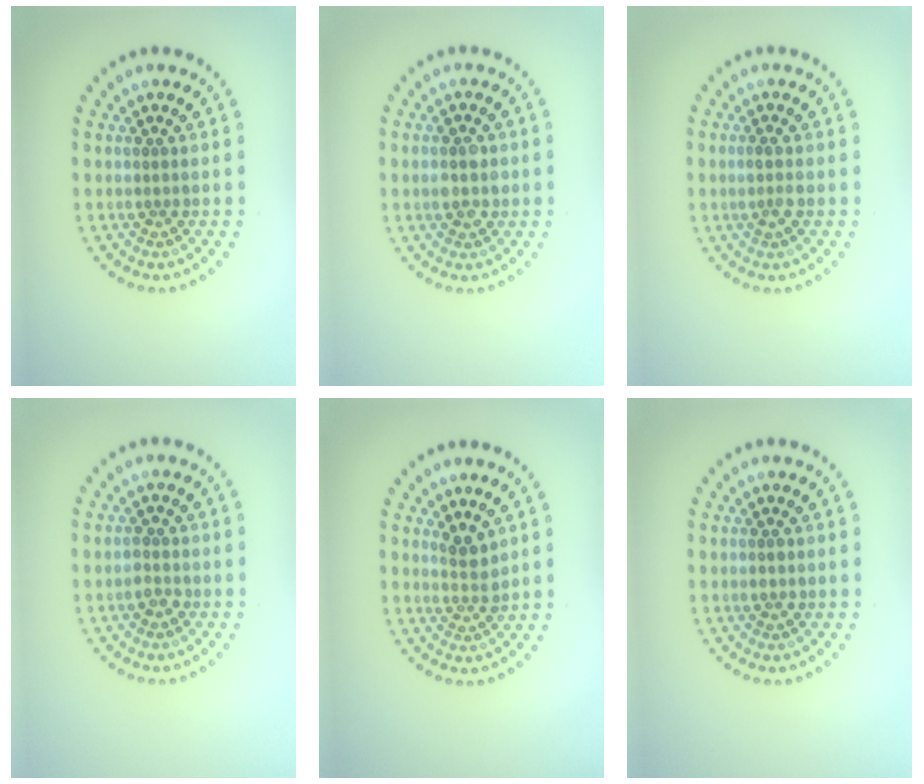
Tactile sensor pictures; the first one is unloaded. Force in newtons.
{"total": 2.8, "press": 2.8, "slide": 0.1}
{"total": 1.4, "press": 1.2, "slide": 0.5}
{"total": 1.4, "press": 1.3, "slide": 0.4}
{"total": 1.9, "press": 1.5, "slide": 1.1}
{"total": 0.9, "press": 0.9, "slide": 0.1}